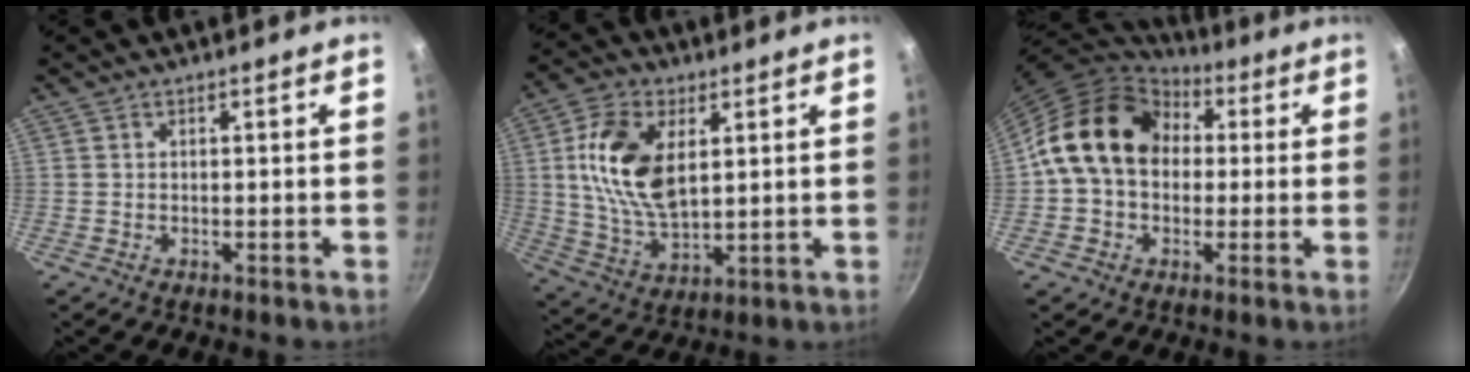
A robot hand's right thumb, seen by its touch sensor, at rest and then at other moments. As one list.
[{"total": 14.7, "force": [3.5, 8.3, 11.6], "torque": [-0.208, -0.010, 0.072]}, {"total": 16.8, "force": [2.5, 13.0, 10.3], "torque": [-0.146, 0.036, 0.029]}]